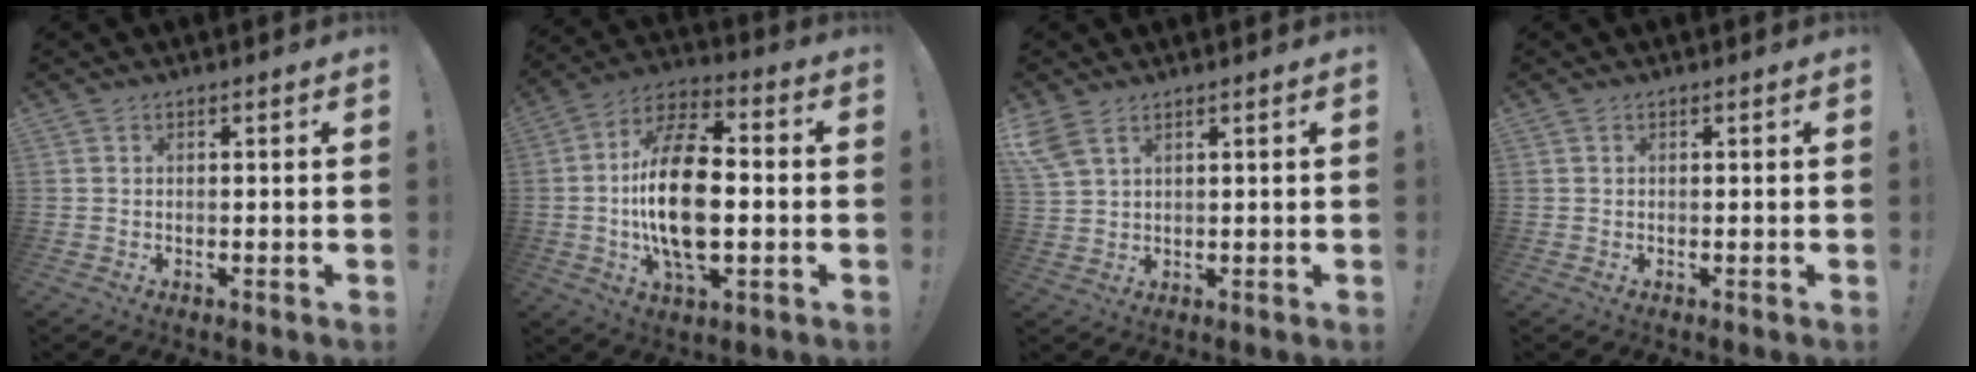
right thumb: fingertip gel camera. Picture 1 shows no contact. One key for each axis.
{"total": 20.1, "fx": -1.1, "fy": 10.4, "fz": 17.2, "tx": -0.310, "ty": -0.002, "tz": -0.022}
{"total": 5.8, "fx": 3.4, "fy": 3.0, "fz": 3.6, "tx": -0.075, "ty": -0.011, "tz": 0.069}
{"total": 0.0}